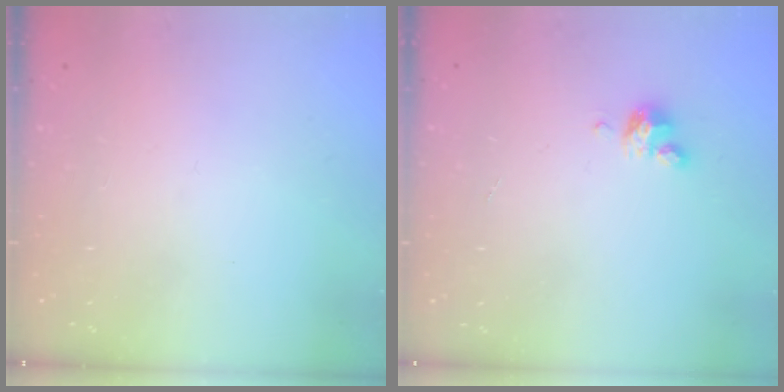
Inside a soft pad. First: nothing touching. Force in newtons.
{"total": 4.1, "press": 4.1, "slide": 0.3}